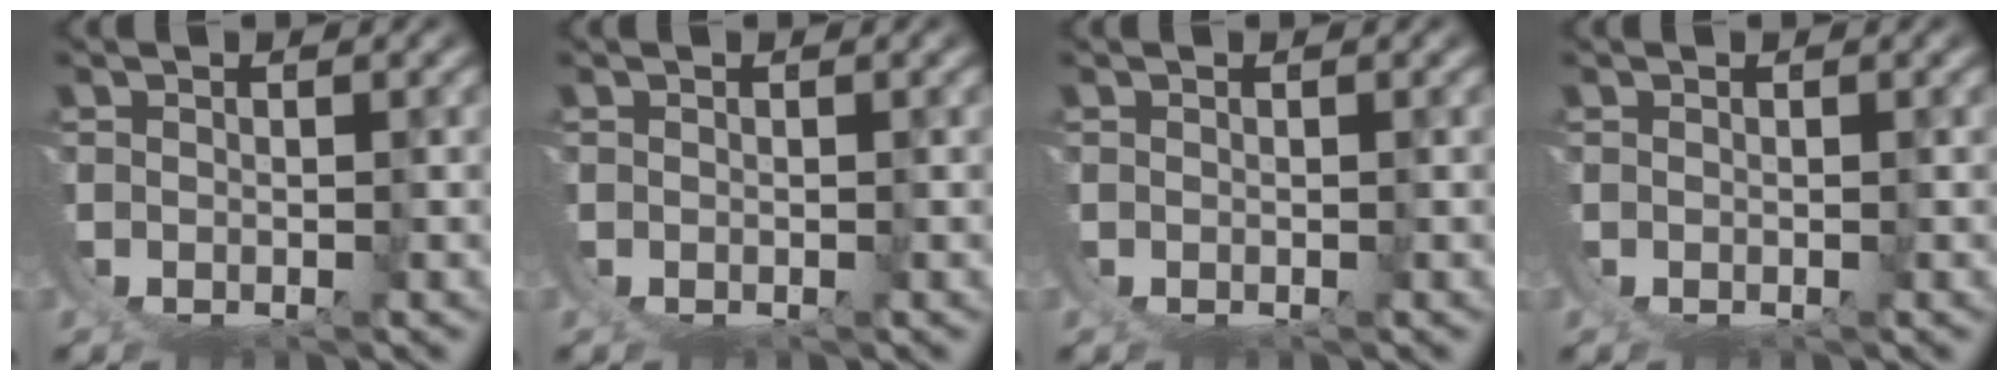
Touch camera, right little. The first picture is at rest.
{"total": 0.0}
{"total": 0.0}
{"total": 0.0}